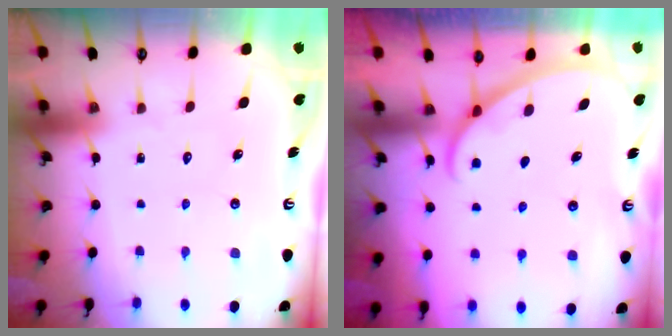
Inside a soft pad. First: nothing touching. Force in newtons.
{"total": 2.5, "press": 2.5, "slide": 0.2}